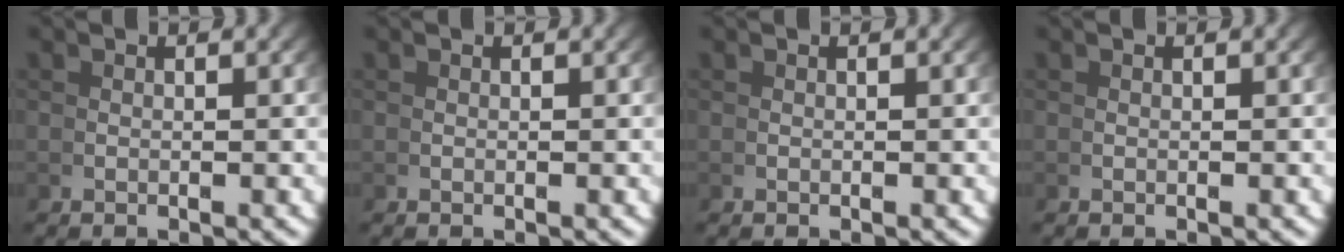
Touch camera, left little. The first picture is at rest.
{"total": 0.0}
{"total": 0.0}
{"total": 0.0}